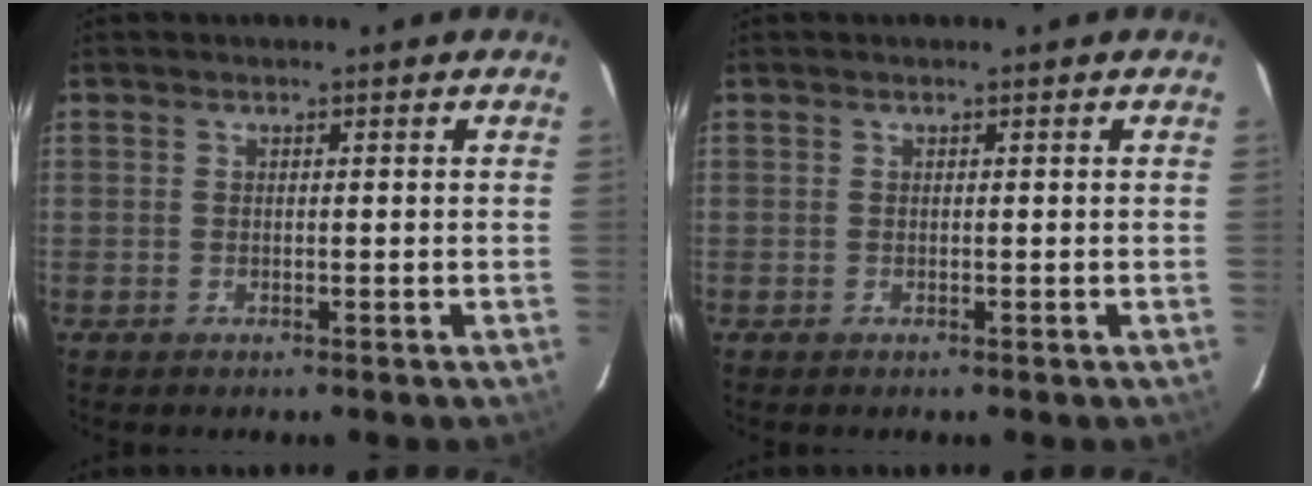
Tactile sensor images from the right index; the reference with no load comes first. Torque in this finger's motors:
{"motor_torque": [0.00, 0.00, 0.00, 0.00]}